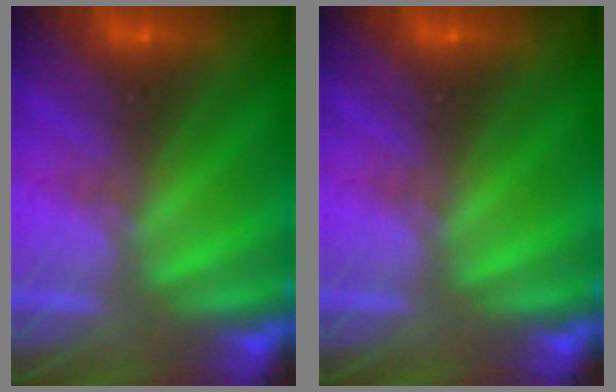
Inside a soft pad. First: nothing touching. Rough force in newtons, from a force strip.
{"total": 0.0}